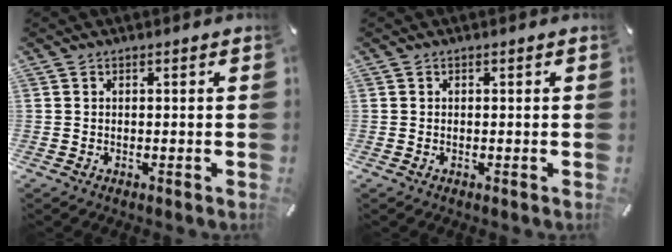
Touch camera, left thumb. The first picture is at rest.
{"total": 0.0}